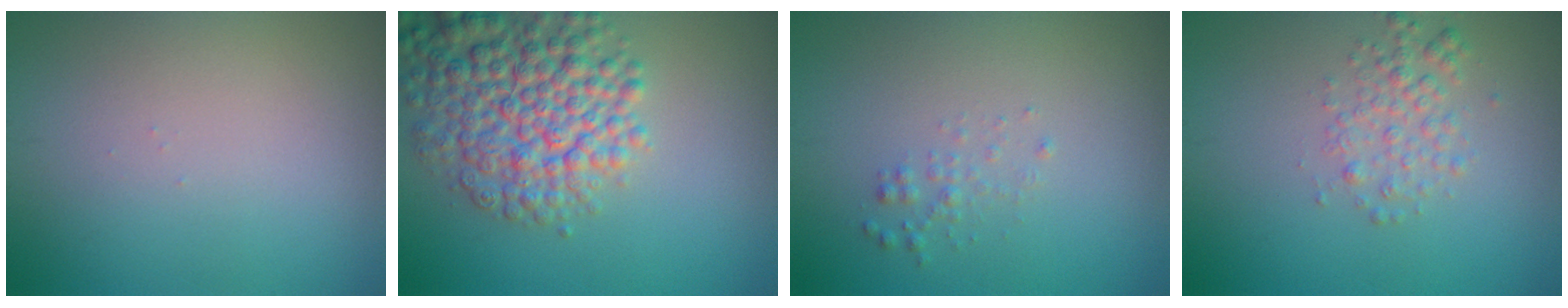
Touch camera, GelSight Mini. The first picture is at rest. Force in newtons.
{"total": 7.2, "press": 7.2, "slide": 0.3}
{"total": 0.9, "press": 0.9, "slide": 0.1}
{"total": 2.2, "press": 2.2, "slide": 0.1}